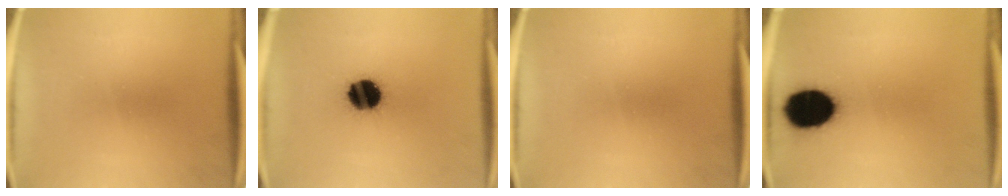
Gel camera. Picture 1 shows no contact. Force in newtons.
{"total": 13.4}
{"total": 0.0}
{"total": 16.1}